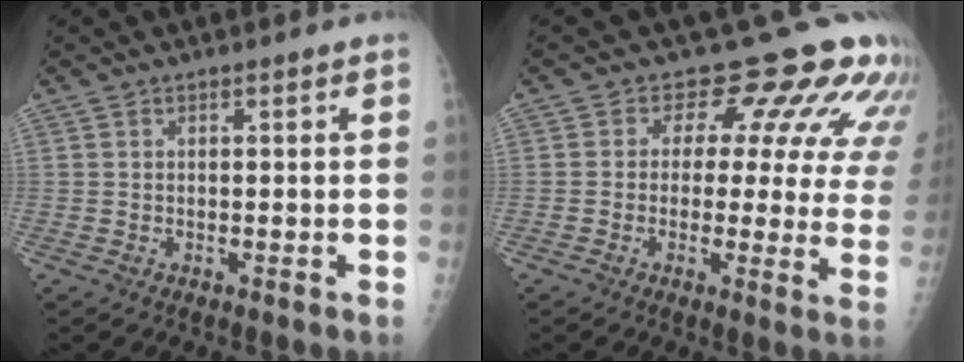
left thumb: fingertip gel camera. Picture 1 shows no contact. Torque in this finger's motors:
{"motor_torque": [0.14, 0.36, -0.04, -0.25, 0.06]}